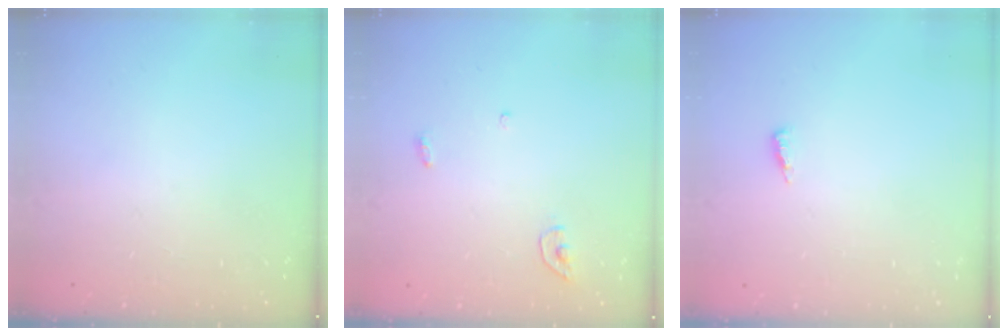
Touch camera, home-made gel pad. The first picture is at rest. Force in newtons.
{"total": 3.5, "press": 3.5, "slide": 0.3}
{"total": 4.2, "press": 4.2, "slide": 0.6}